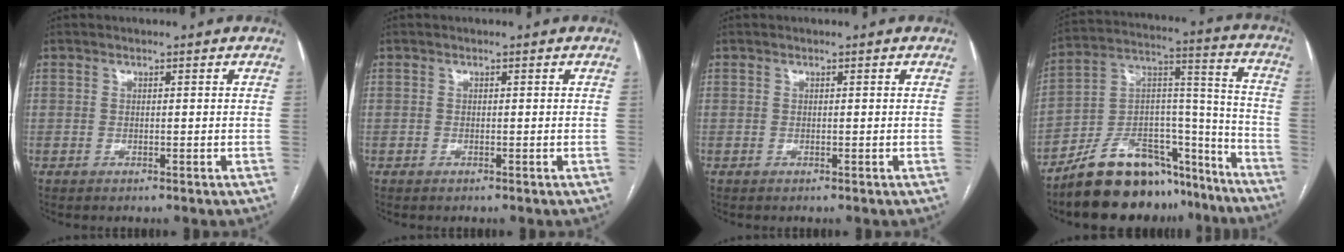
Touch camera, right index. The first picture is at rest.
{"total": 0.0}
{"total": 0.0}
{"total": 19.5, "force": [-15.9, 7.7, 8.2], "torque": [-0.121, 0.059, -0.262]}